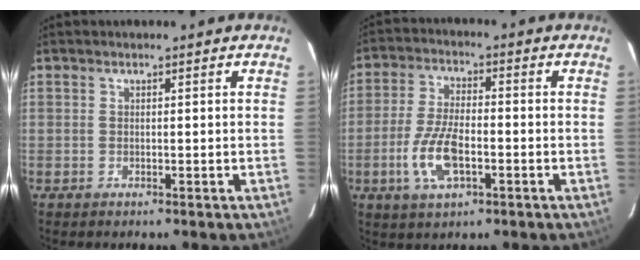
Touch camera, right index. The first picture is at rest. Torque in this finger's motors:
{"motor_torque": [1.15, -0.51, 0.42, 0.13]}